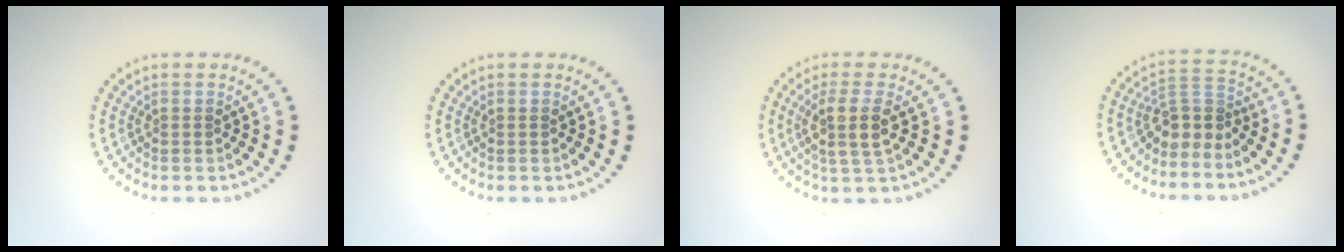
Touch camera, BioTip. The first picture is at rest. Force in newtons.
{"total": 0.0}
{"total": 3.3, "press": 2.9, "slide": 1.6}
{"total": 2.9, "press": 2.0, "slide": 2.1}